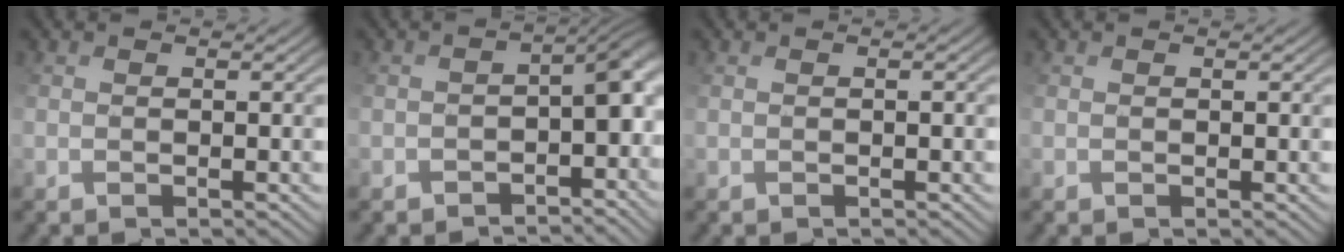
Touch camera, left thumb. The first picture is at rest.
{"total": 6.3, "force": [-2.9, 3.5, 4.4], "torque": [-0.057, -0.019, -0.040]}
{"total": 0.0}
{"total": 0.0}